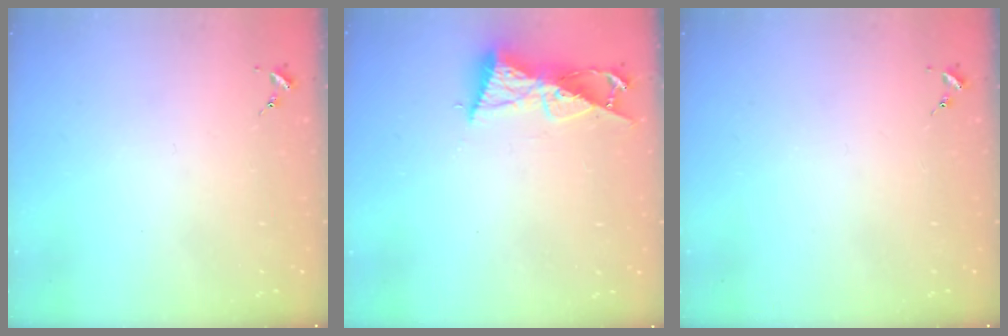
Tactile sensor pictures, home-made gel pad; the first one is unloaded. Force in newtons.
{"total": 9.5, "press": 9.4, "slide": 0.7}
{"total": 0.0}